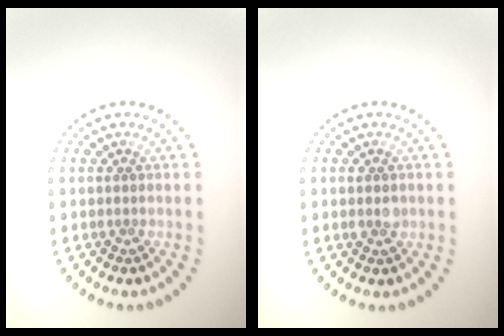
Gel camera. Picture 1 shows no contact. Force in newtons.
{"total": 1.1, "press": 1.1, "slide": 0.1}